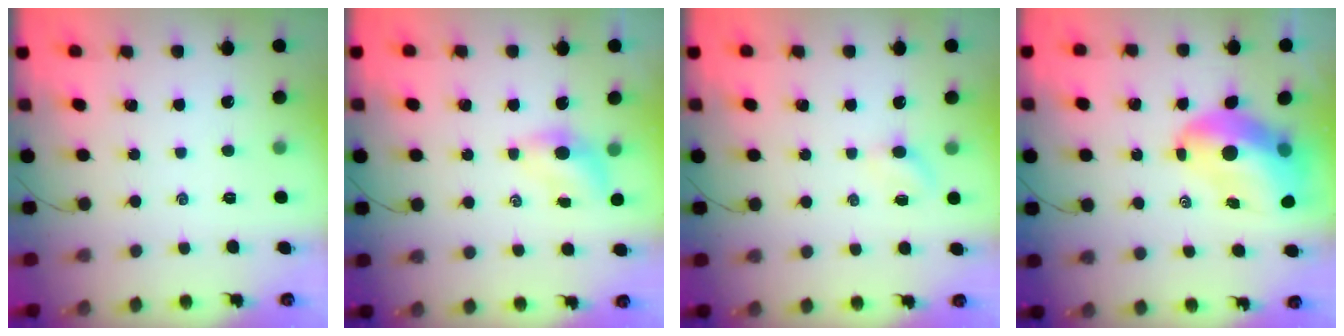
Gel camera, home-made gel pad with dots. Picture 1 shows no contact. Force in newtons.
{"total": 4.3, "press": 4.1, "slide": 1.0}
{"total": 2.1, "press": 2.0, "slide": 0.7}
{"total": 11.4, "press": 11.0, "slide": 3.1}